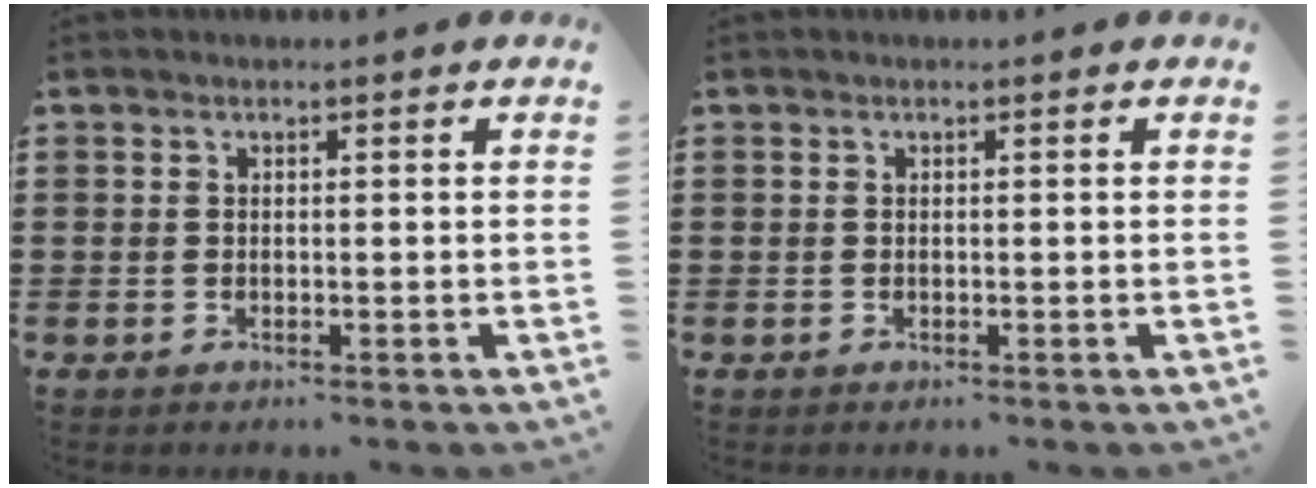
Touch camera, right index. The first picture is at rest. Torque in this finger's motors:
{"motor_torque": [0.04, 0.04, 0.00, 0.00]}